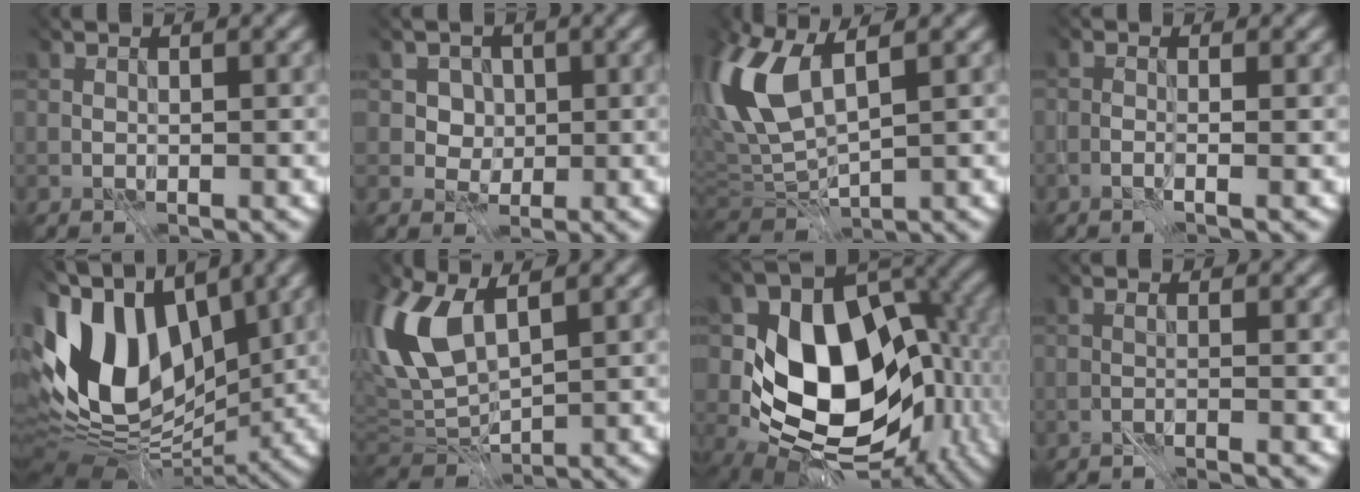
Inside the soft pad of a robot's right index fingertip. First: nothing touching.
{"total": 1.4, "force": [-0.3, 1.3, 0.0], "torque": [-0.019, -0.023, 0.017]}
{"total": 7.7, "force": [0.7, 3.1, 7.0], "torque": [-0.191, 0.005, 0.035]}
{"total": 1.7, "force": [-1.3, -0.1, 1.2], "torque": [0.002, 0.003, -0.033]}
{"total": 13.0, "force": [-0.8, 8.2, 10.0], "torque": [-0.219, -0.004, 0.000]}
{"total": 7.4, "force": [0.8, 3.6, 6.4], "torque": [-0.178, -0.001, 0.035]}
{"total": 13.1, "force": [-3.5, 9.3, 8.5], "torque": [-0.112, -0.031, -0.041]}
{"total": 1.8, "force": [-1.2, 0.2, 1.3], "torque": [0.011, 0.008, -0.040]}